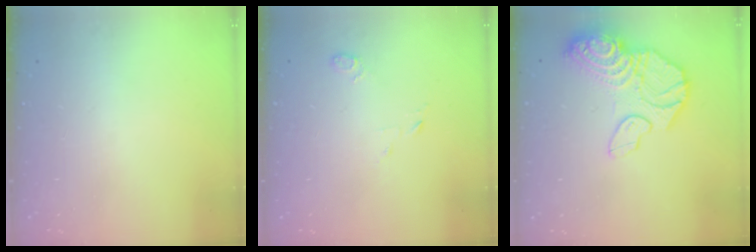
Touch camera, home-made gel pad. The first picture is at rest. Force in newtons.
{"total": 3.3, "press": 3.2, "slide": 0.7}
{"total": 17.7, "press": 17.6, "slide": 1.8}